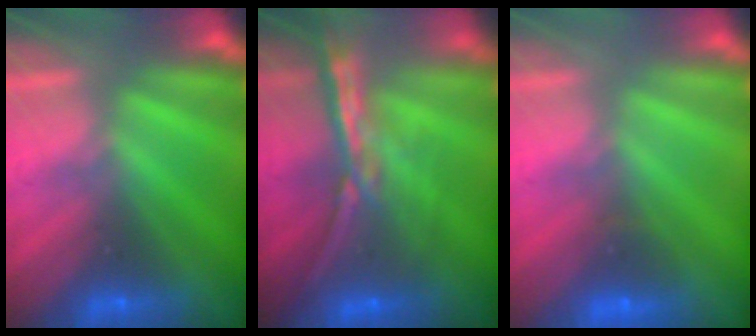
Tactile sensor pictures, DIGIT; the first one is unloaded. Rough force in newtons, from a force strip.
{"total": 7.2}
{"total": 2.0}